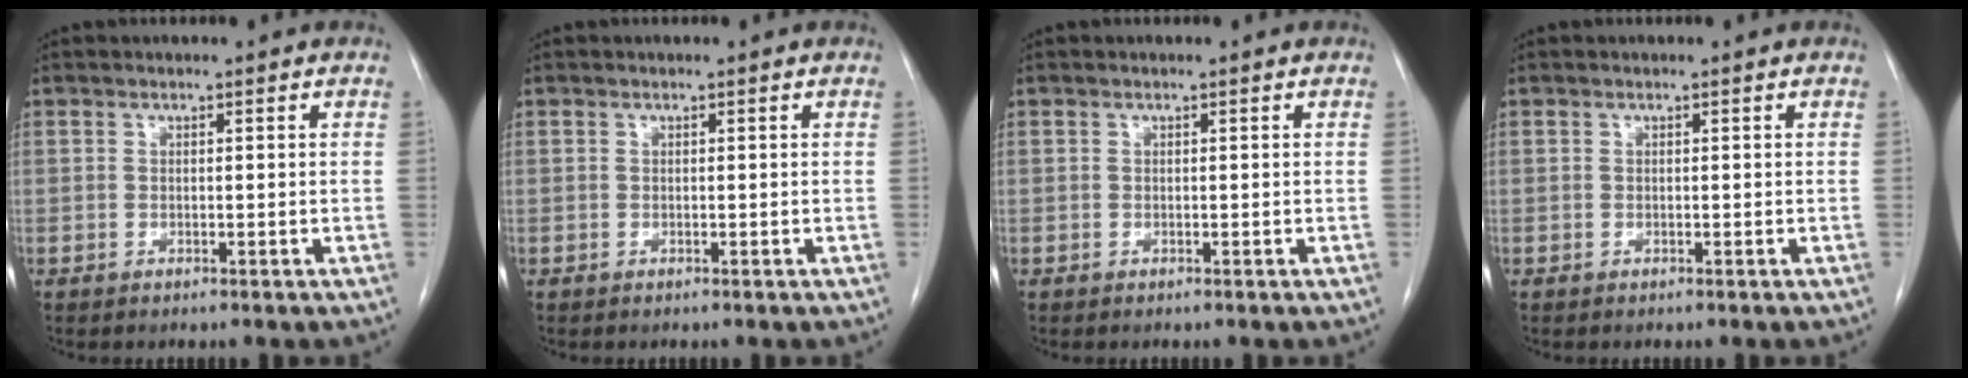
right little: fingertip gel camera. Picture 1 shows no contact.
{"total": 0.0}
{"total": 0.0}
{"total": 0.0}